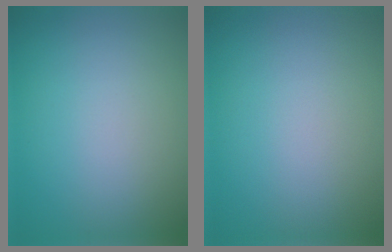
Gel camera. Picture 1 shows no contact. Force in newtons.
{"total": 0.0}